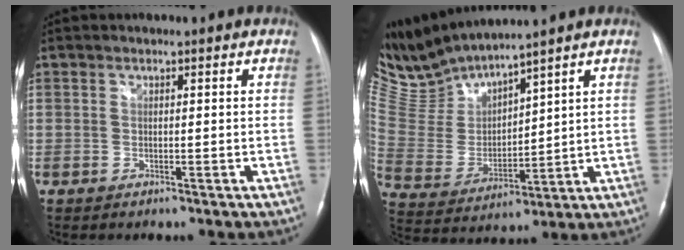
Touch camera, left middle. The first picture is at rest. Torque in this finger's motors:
{"motor_torque": [-0.41, -0.46, -0.15, -0.03]}